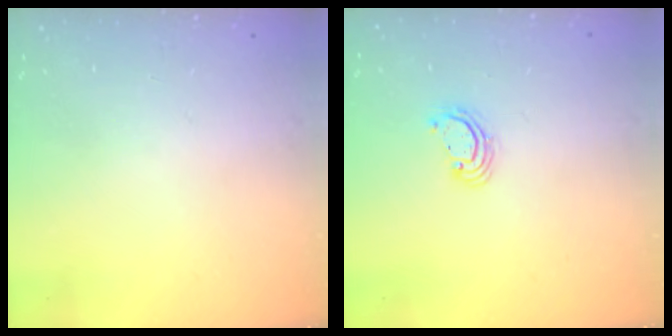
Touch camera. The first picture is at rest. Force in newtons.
{"total": 2.8, "press": 2.8, "slide": 0.2}